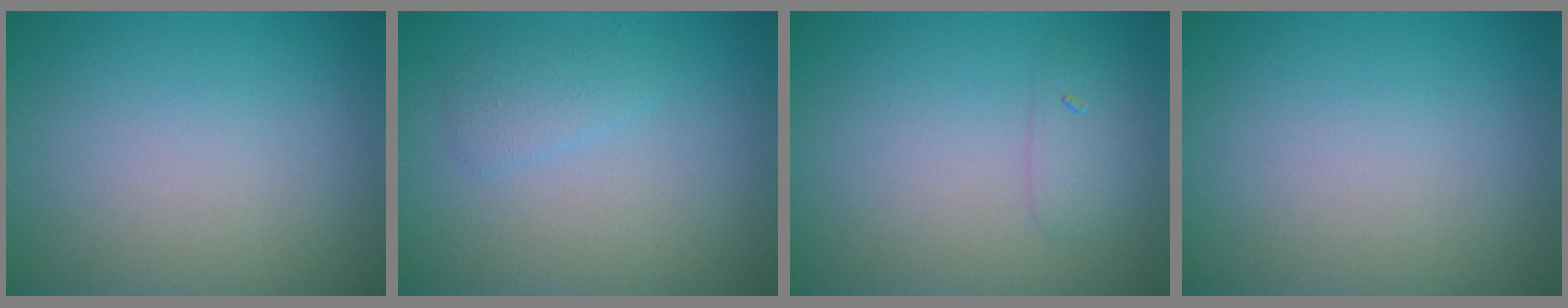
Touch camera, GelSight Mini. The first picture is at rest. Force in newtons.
{"total": 1.4, "press": 1.4, "slide": 0.1}
{"total": 1.5, "press": 1.5, "slide": 0.0}
{"total": 0.0}